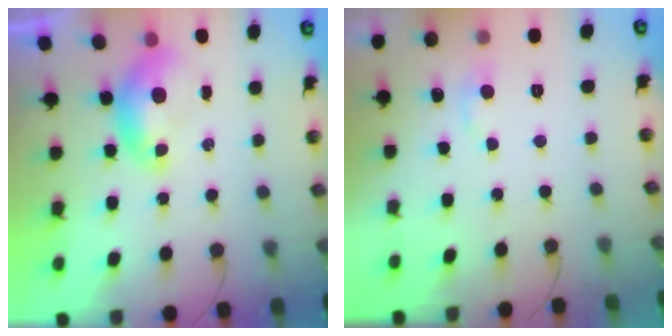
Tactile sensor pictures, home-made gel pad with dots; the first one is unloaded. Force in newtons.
{"total": 0.9, "press": 0.5, "slide": 0.7}